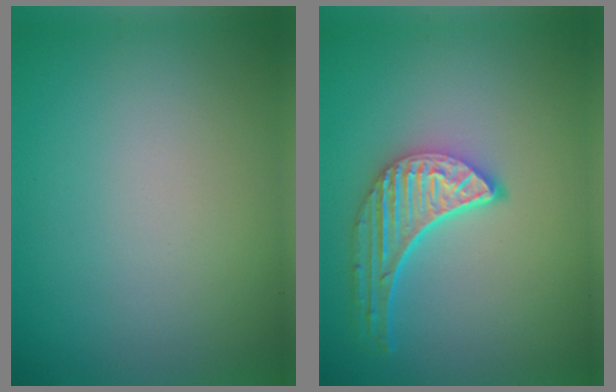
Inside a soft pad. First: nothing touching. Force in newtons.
{"total": 4.8, "press": 3.7, "slide": 3.0}